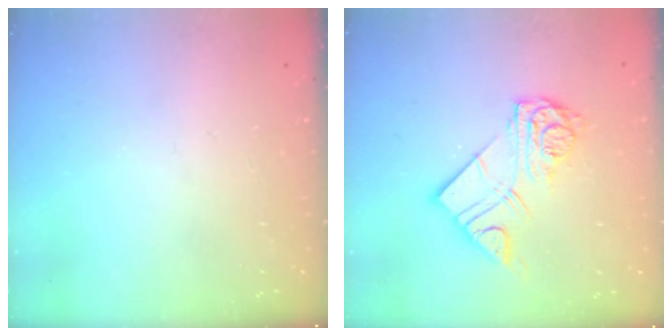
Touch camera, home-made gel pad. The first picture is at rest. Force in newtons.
{"total": 12.3, "press": 12.2, "slide": 1.1}